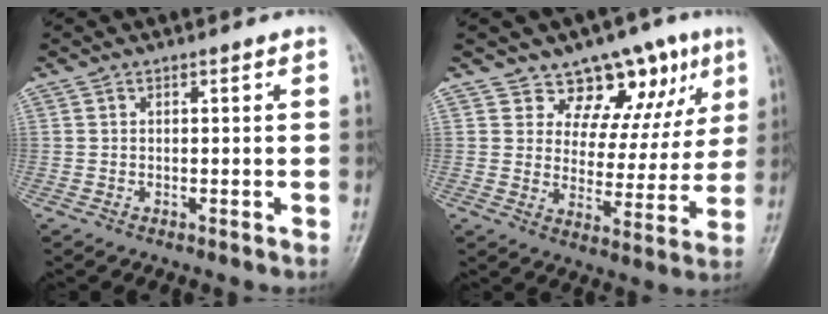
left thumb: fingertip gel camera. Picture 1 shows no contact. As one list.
[{"total": 13.1, "force": [8.2, 8.4, 5.8], "torque": [-0.014, -0.034, 0.115]}]